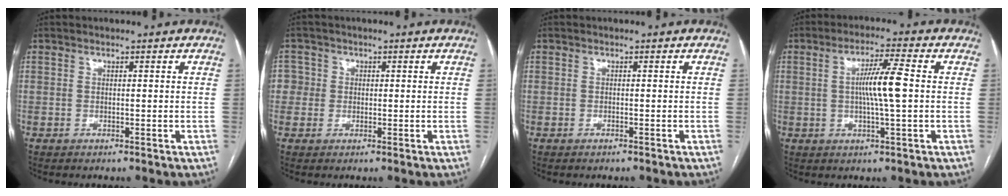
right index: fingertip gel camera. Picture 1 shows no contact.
{"total": 3.0, "force": [0.2, 3.0, -0.1], "torque": [0.019, 0.012, 0.002]}
{"total": 0.8, "force": [-0.7, 0.2, 0.3], "torque": [-0.008, -0.002, -0.009]}
{"total": 7.1, "force": [0.3, -0.1, 7.1], "torque": [-0.129, 0.001, 0.002]}